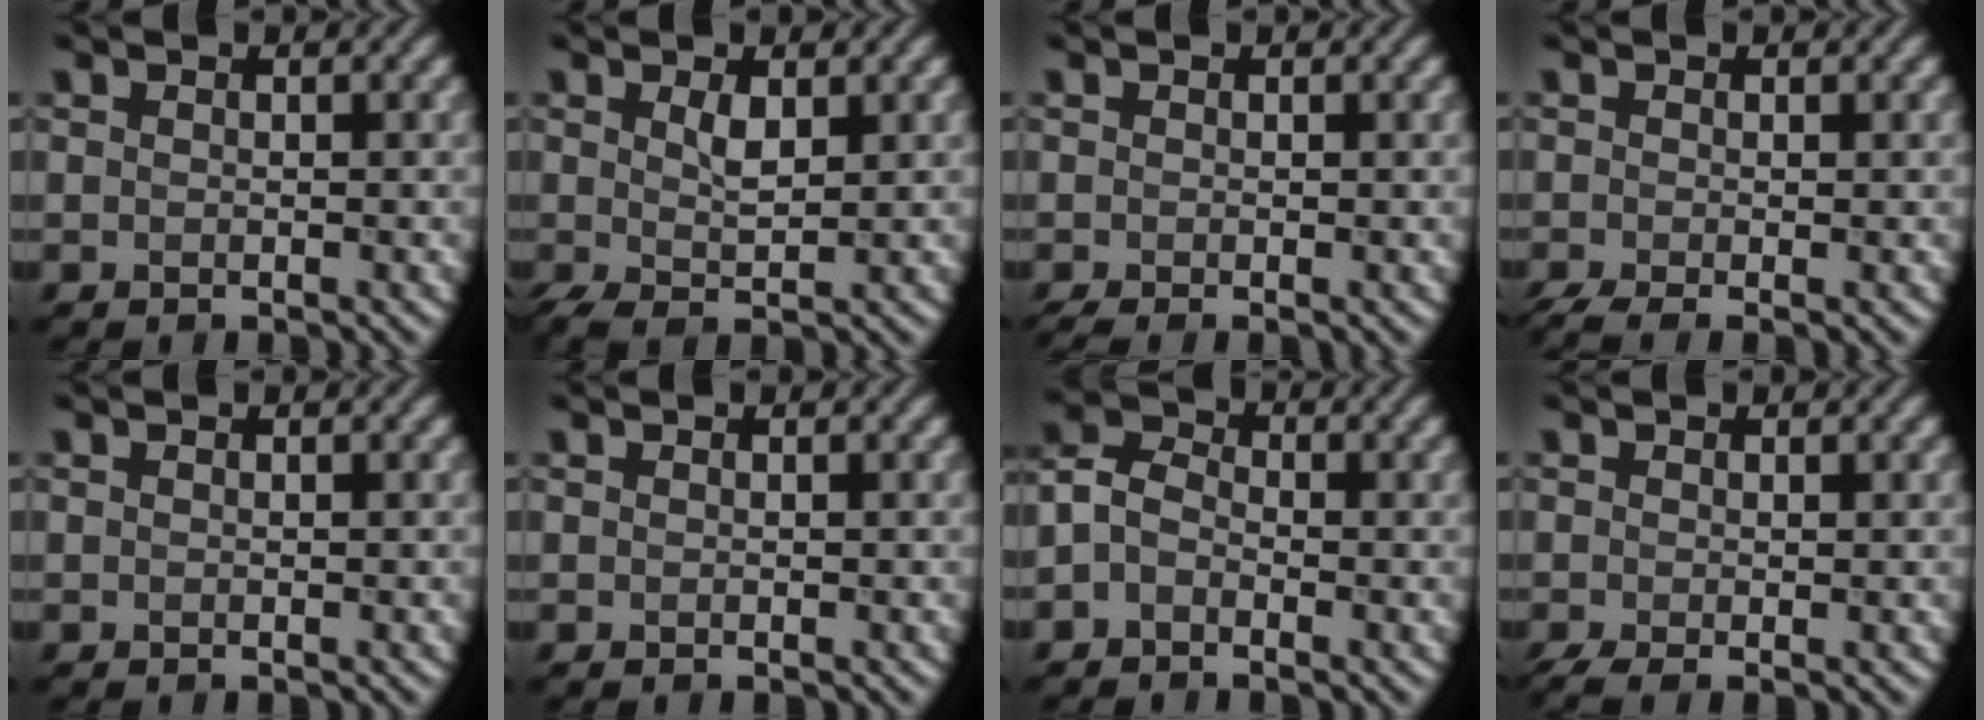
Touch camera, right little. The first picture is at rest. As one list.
[{"total": 2.5, "force": [0.5, 0.8, 2.4], "torque": [-0.052, -0.001, 0.011]}, {"total": 1.1, "force": [-0.6, 0.2, 0.9], "torque": [-0.020, -0.011, -0.015]}, {"total": 2.6, "force": [-1.5, 0.7, 2.0], "torque": [-0.041, -0.012, -0.033]}, {"total": 0.0}, {"total": 0.0}, {"total": 2.8, "force": [-1.0, 1.9, 1.8], "torque": [-0.037, 0.010, -0.032]}, {"total": 1.7, "force": [-0.7, 0.6, 1.5], "torque": [-0.034, -0.011, -0.016]}]